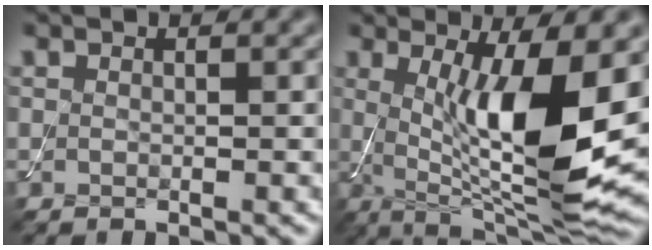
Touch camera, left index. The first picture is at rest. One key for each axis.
{"total": 11.6, "fx": 0.7, "fy": 3.1, "fz": 11.1, "tx": -0.176, "ty": -0.017, "tz": 0.020}